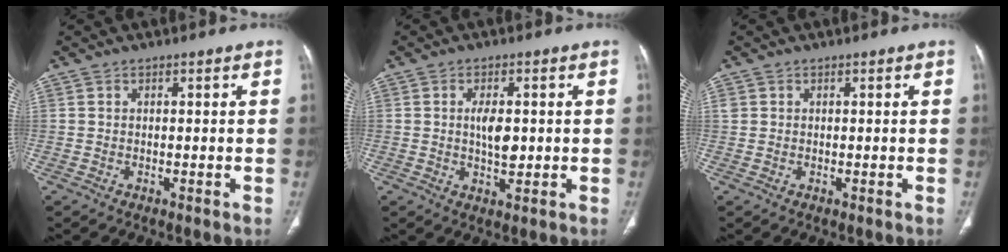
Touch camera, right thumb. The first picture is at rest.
{"total": 4.8, "force": [0.2, 2.3, 4.2], "torque": [-0.072, -0.005, 0.006]}
{"total": 0.8, "force": [0.3, 0.8, 0.2], "torque": [0.006, 0.003, 0.005]}